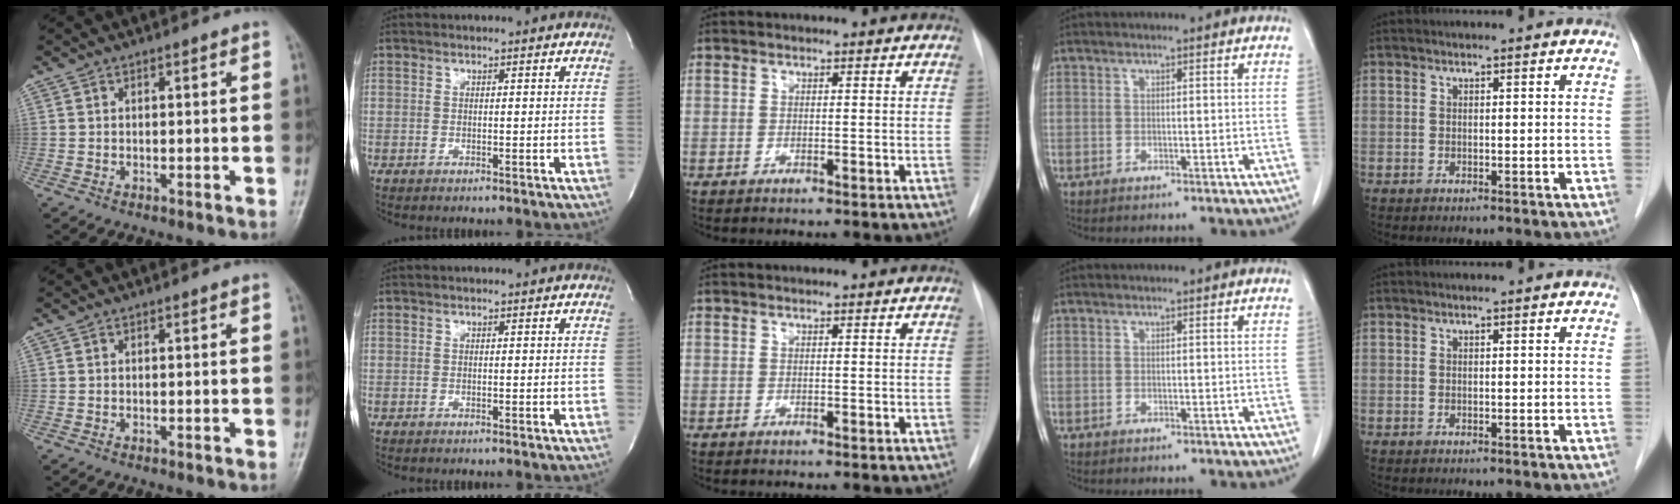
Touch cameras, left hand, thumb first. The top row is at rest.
{}